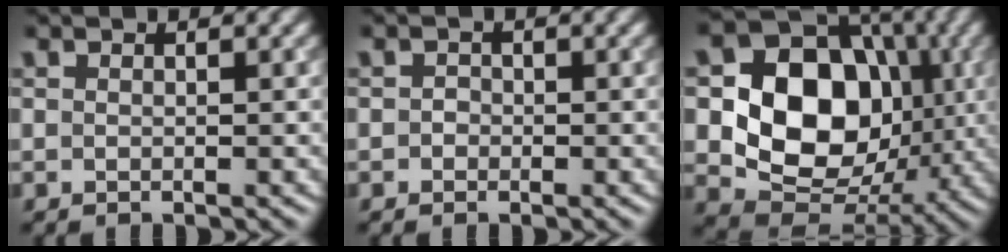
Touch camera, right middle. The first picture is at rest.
{"total": 0.7, "force": [-0.2, 0.7, 0.2], "torque": [-0.001, -0.003, -0.005]}
{"total": 12.5, "force": [0.4, 9.8, 7.7], "torque": [-0.127, -0.005, -0.003]}